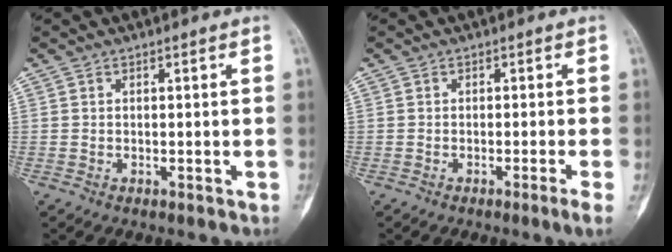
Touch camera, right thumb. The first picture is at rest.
{"total": 2.2, "force": [-1.1, -0.6, 1.8], "torque": [-0.039, -0.003, -0.019]}